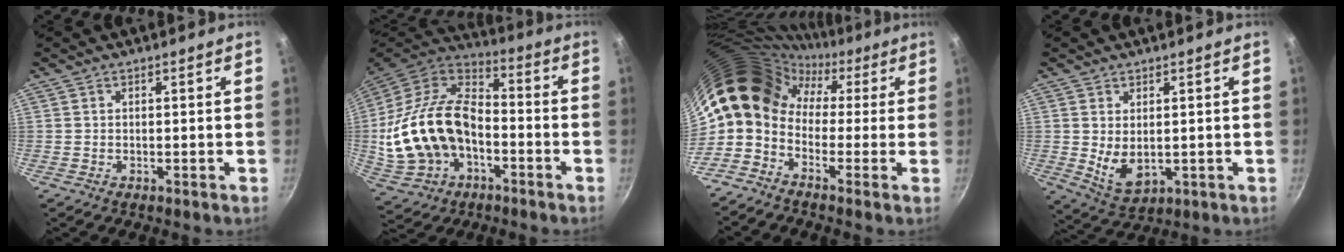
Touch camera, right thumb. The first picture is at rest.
{"total": 23.0, "force": [-3.8, 15.4, 16.7], "torque": [-0.318, 0.043, -0.064]}
{"total": 15.3, "force": [0.5, 12.1, 9.4], "torque": [-0.153, 0.050, -0.019]}
{"total": 6.4, "force": [0.4, 3.8, 5.1], "torque": [-0.081, -0.021, 0.025]}